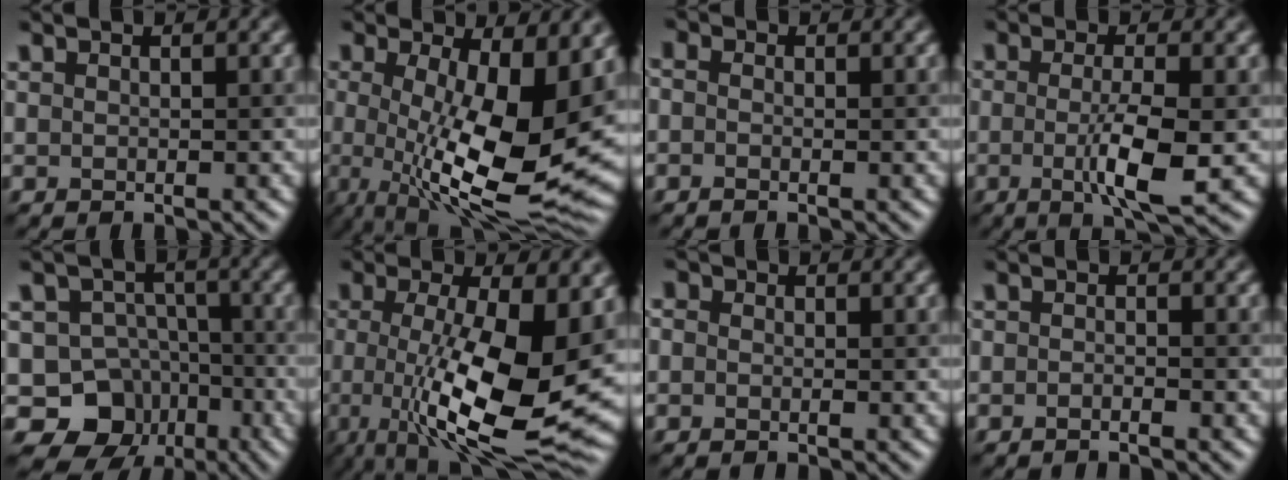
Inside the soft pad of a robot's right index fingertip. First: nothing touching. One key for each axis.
{"total": 13.9, "fx": -0.5, "fy": 5.3, "fz": 12.9, "tx": -0.195, "ty": -0.021, "tz": 0.000}
{"total": 1.6, "fx": 0.0, "fy": 1.3, "fz": 0.9, "tx": -0.010, "ty": 0.005, "tz": -0.022}
{"total": 4.9, "fx": -0.8, "fy": 1.1, "fz": 4.7, "tx": -0.085, "ty": -0.004, "tz": -0.014}
{"total": 8.7, "fx": -3.7, "fy": 7.4, "fz": 2.4, "tx": -0.023, "ty": 0.017, "tz": -0.085}
{"total": 13.4, "fx": -1.9, "fy": 4.5, "fz": 12.5, "tx": -0.205, "ty": -0.024, "tz": -0.024}
{"total": 1.3, "fx": 0.2, "fy": 1.1, "fz": 0.7, "tx": -0.007, "ty": 0.006, "tz": -0.013}
{"total": 1.1, "fx": -0.8, "fy": 0.3, "fz": 0.7, "tx": -0.004, "ty": 0.003, "tz": -0.016}